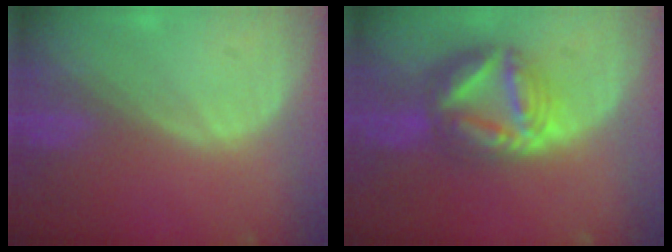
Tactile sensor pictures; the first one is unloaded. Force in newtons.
{"total": 9.0, "press": 8.9, "slide": 0.8}